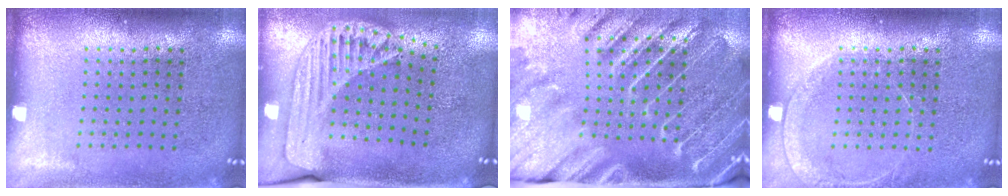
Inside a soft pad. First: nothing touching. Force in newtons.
{"total": 1.8, "press": 1.6, "slide": 0.9}
{"total": 4.1, "press": 3.3, "slide": 2.4}
{"total": 1.4, "press": 1.4, "slide": 0.1}